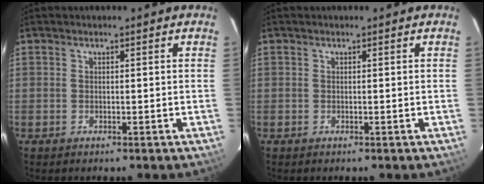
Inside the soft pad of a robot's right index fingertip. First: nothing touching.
{"total": 0.0}